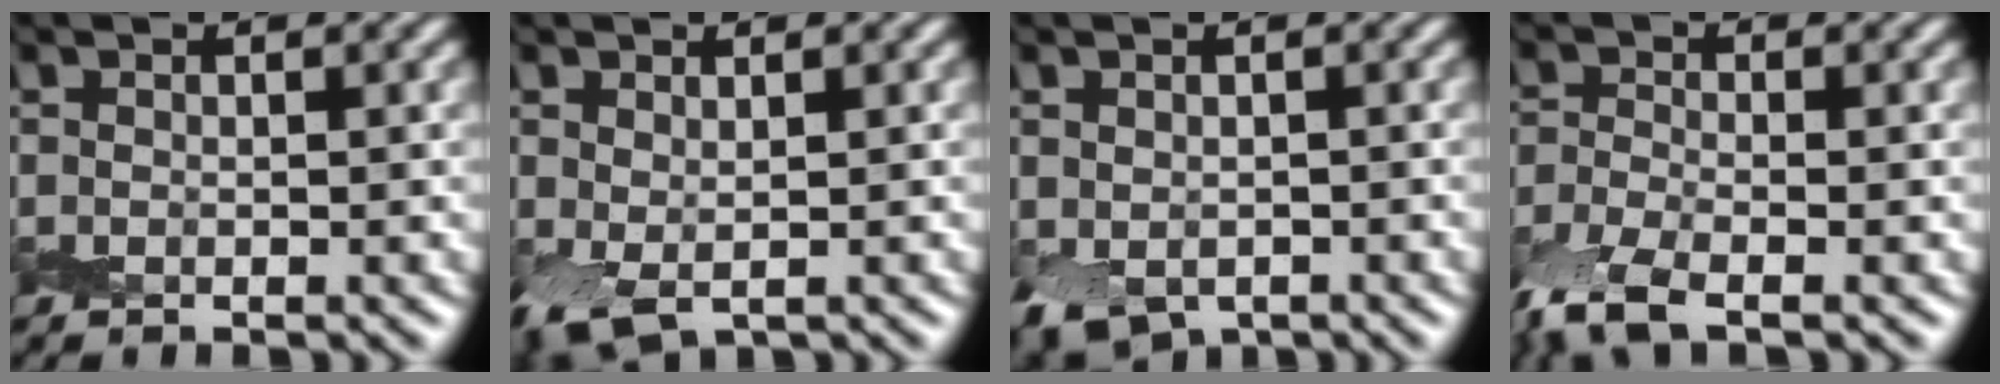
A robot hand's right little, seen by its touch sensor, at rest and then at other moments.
{"total": 2.1, "force": [-0.2, 1.2, 1.7], "torque": [-0.038, -0.007, 0.000]}
{"total": 3.2, "force": [-1.5, 2.2, 1.9], "torque": [-0.031, -0.014, -0.023]}
{"total": 5.0, "force": [-3.4, 1.6, 3.2], "torque": [-0.074, -0.013, -0.082]}